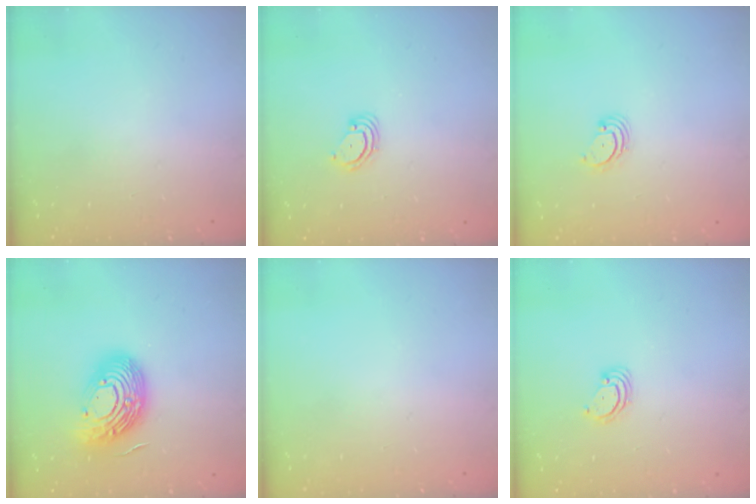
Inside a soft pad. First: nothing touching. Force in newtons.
{"total": 3.9, "press": 3.9, "slide": 0.2}
{"total": 2.7, "press": 2.7, "slide": 0.3}
{"total": 17.0, "press": 16.9, "slide": 1.2}
{"total": 0.0}
{"total": 3.6, "press": 3.6, "slide": 0.4}